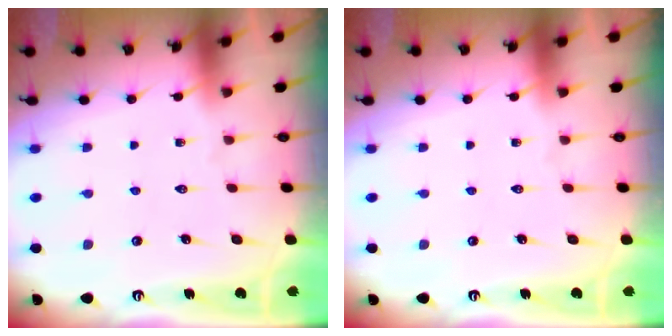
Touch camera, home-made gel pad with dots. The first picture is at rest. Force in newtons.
{"total": 0.0}